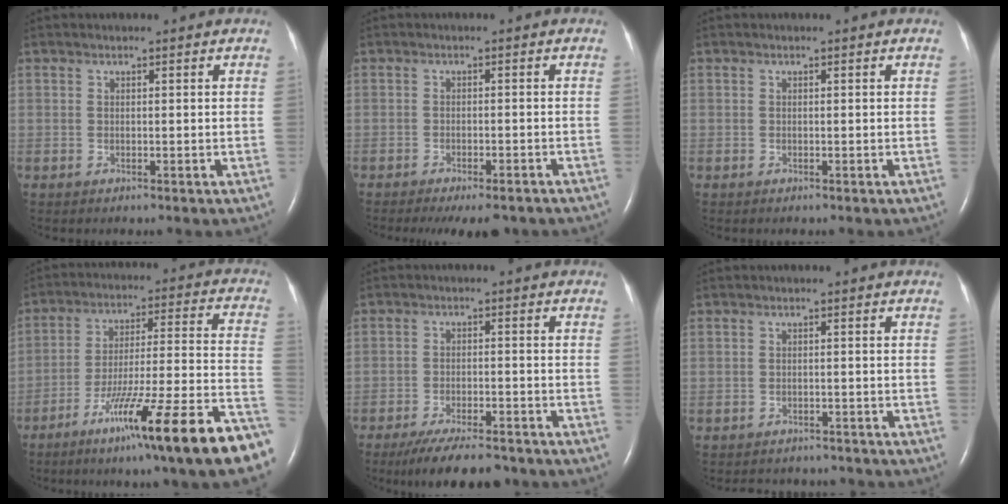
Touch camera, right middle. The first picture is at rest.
{"total": 8.2, "force": [-6.8, 2.0, 4.1], "torque": [-0.047, -0.012, -0.089]}
{"total": 0.0}
{"total": 23.1, "force": [-14.9, 0.1, 17.6], "torque": [-0.197, -0.014, -0.238]}
{"total": 11.0, "force": [-9.4, 2.2, 5.2], "torque": [-0.083, -0.015, -0.143]}
{"total": 5.8, "force": [-5.6, 1.7, 0.6], "torque": [-0.007, -0.002, -0.064]}